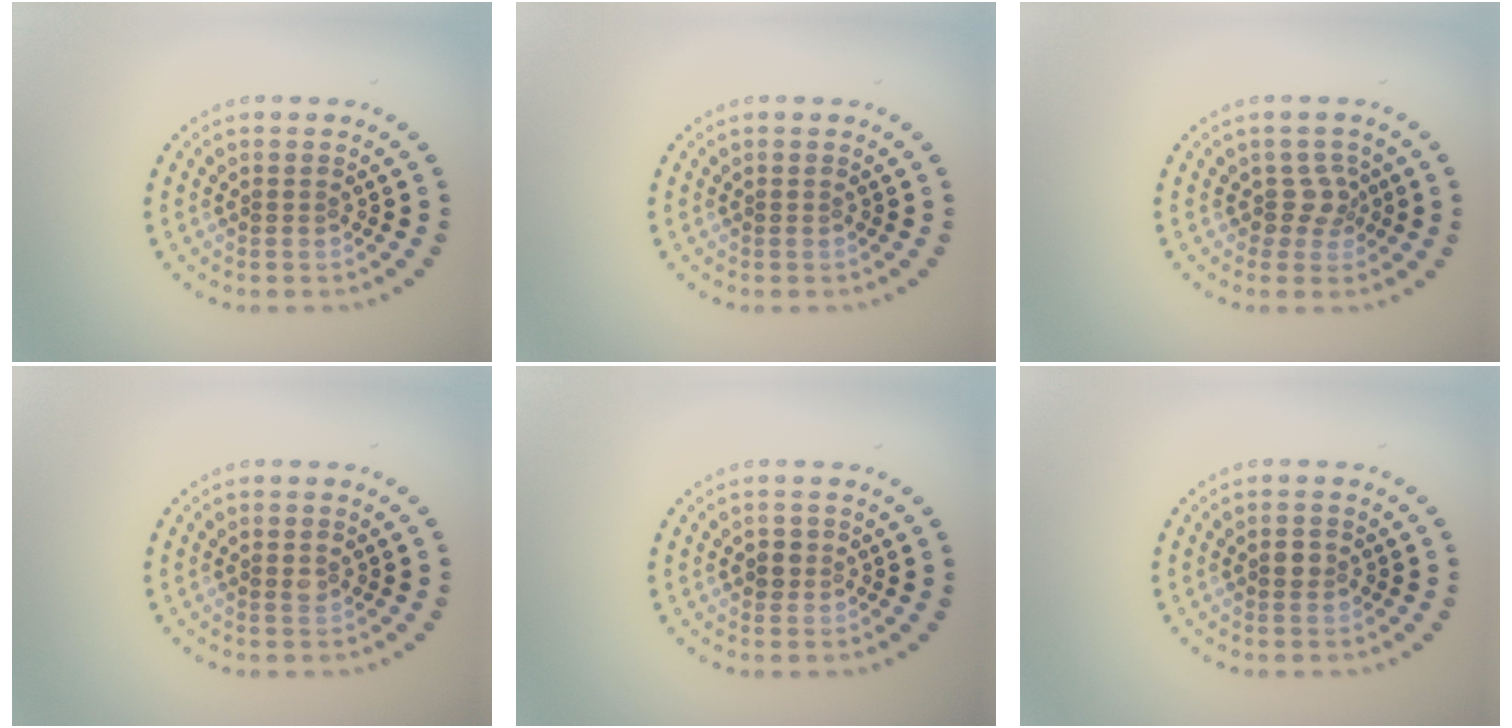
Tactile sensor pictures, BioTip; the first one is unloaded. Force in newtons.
{"total": 0.0}
{"total": 1.9, "press": 1.4, "slide": 1.3}
{"total": 0.5, "press": 0.4, "slide": 0.3}
{"total": 1.2, "press": 1.1, "slide": 0.5}
{"total": 1.0, "press": 1.0, "slide": 0.1}